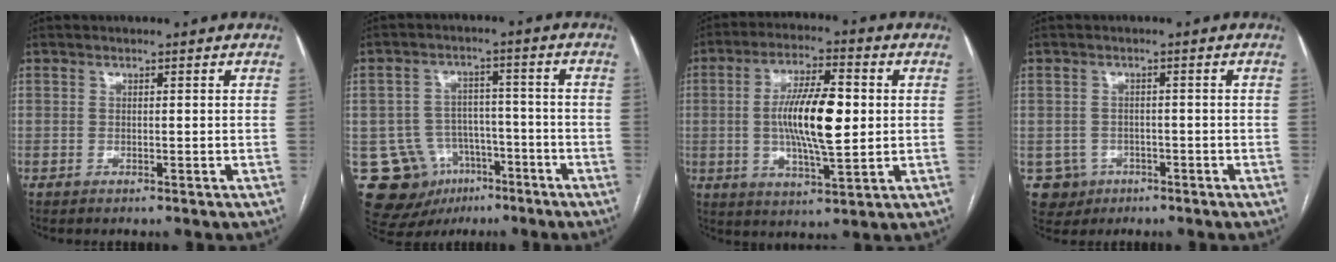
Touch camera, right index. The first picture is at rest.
{"total": 11.3, "force": [-5.8, 9.1, 3.5], "torque": [-0.065, 0.031, -0.078]}
{"total": 12.5, "force": [0.5, 3.0, 12.1], "torque": [-0.223, 0.006, 0.008]}
{"total": 4.2, "force": [-1.7, 3.8, 0.1], "torque": [-0.003, 0.007, -0.021]}